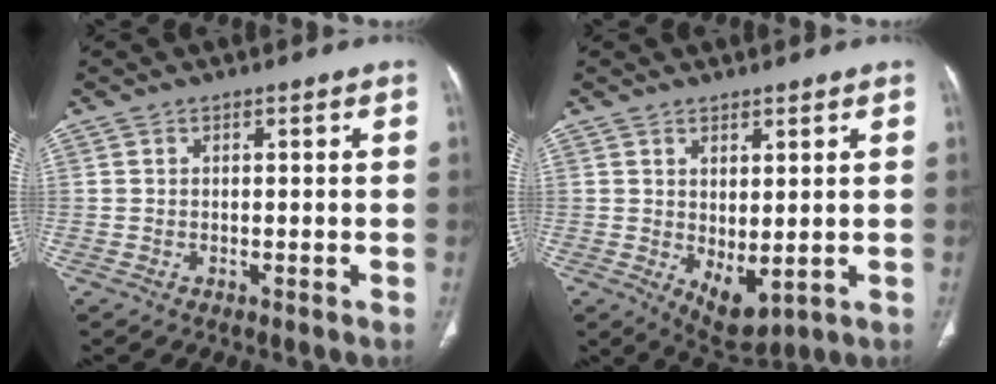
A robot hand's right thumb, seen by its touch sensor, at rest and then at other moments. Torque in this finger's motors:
{"motor_torque": [-0.35, 0.50, -0.28, 0.22, 0.18]}